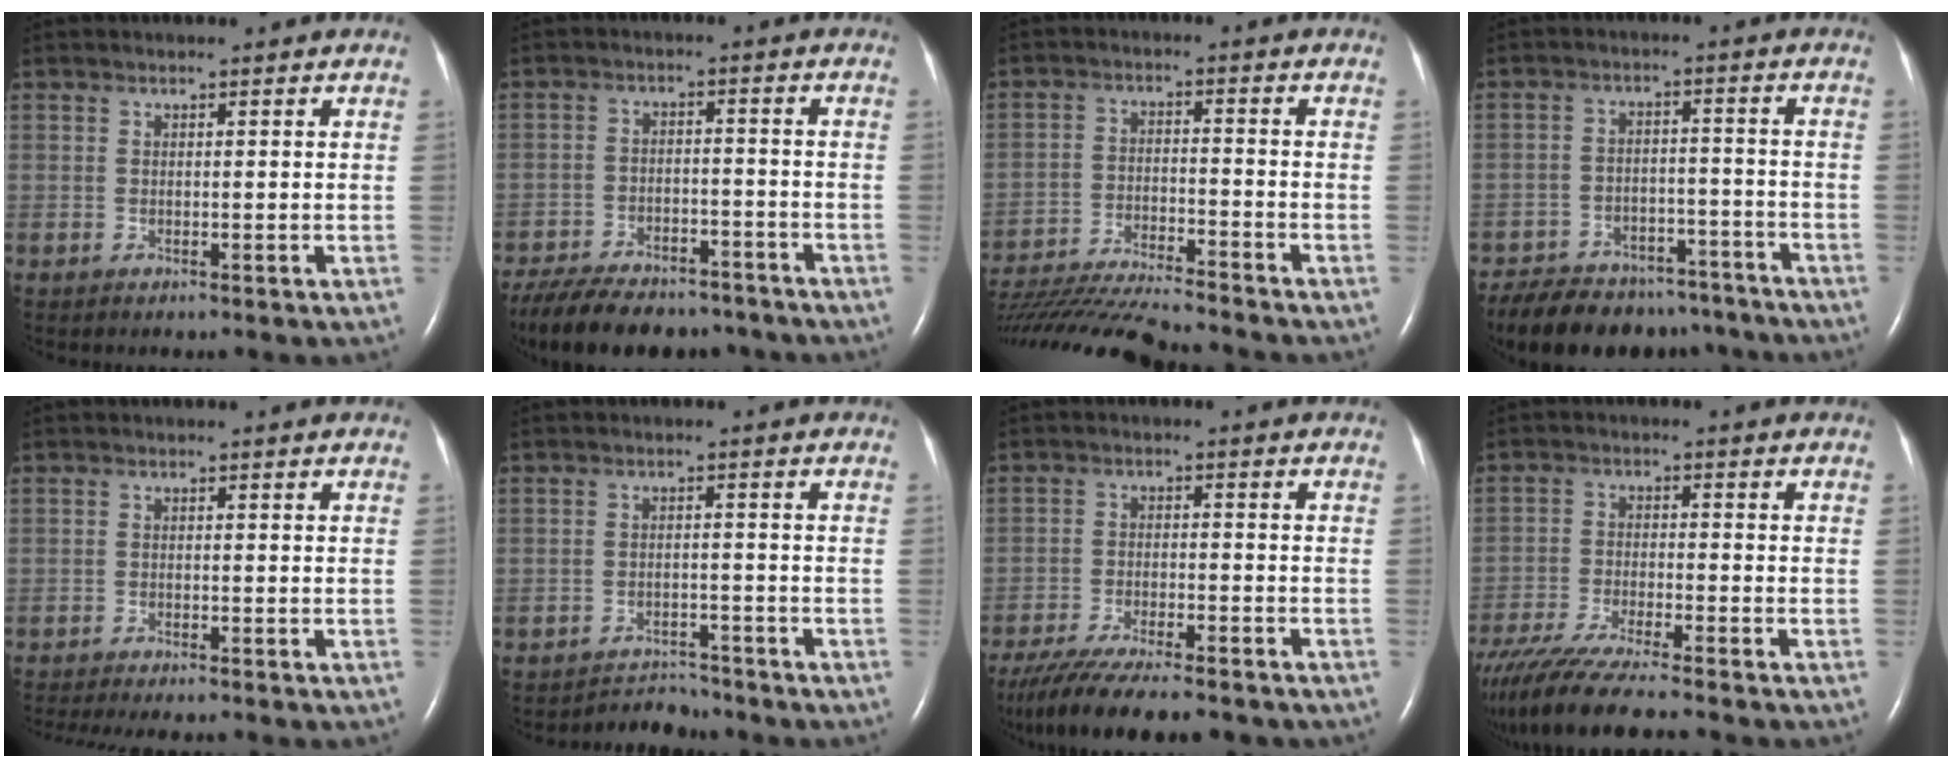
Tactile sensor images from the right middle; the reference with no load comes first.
{"total": 17.8, "force": [-14.8, 6.3, 7.5], "torque": [-0.177, -0.015, -0.213]}
{"total": 18.4, "force": [-17.0, 0.3, 7.2], "torque": [-0.143, -0.041, -0.273]}
{"total": 18.0, "force": [-15.3, 7.4, 5.9], "torque": [-0.132, 0.000, -0.209]}
{"total": 9.2, "force": [-8.2, 1.0, 4.1], "torque": [-0.054, -0.013, -0.118]}
{"total": 3.6, "force": [-3.4, 0.5, -1.2], "torque": [0.018, -0.001, -0.052]}
{"total": 16.3, "force": [-14.0, 2.6, 8.0], "torque": [-0.151, -0.032, -0.210]}
{"total": 13.2, "force": [-11.4, 0.0, 6.7], "torque": [-0.116, -0.035, -0.191]}